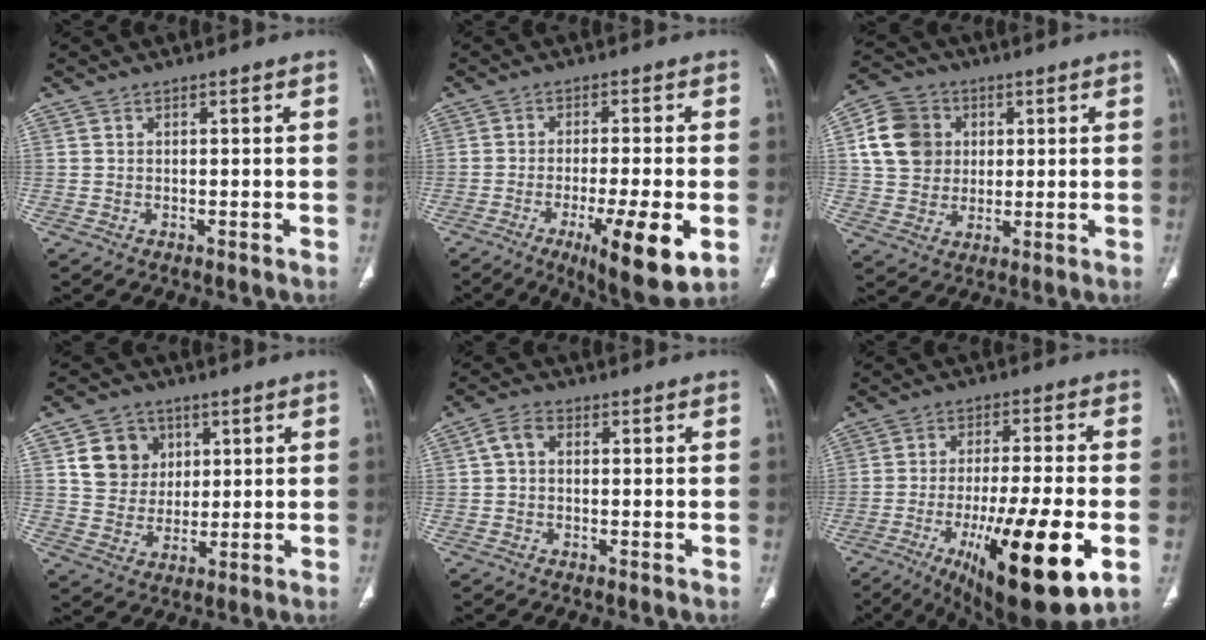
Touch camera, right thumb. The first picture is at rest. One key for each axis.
{"total": 12.8, "fx": -4.7, "fy": 2.5, "fz": 11.6, "tx": -0.179, "ty": -0.012, "tz": -0.066}
{"total": 11.5, "fx": 2.4, "fy": 10.1, "fz": 4.9, "tx": -0.076, "ty": 0.005, "tz": 0.040}
{"total": 9.0, "fx": 3.0, "fy": 8.0, "fz": 2.9, "tx": -0.013, "ty": -0.008, "tz": 0.057}
{"total": 3.3, "fx": 0.3, "fy": 2.3, "fz": 2.3, "tx": -0.039, "ty": 0.012, "tz": -0.002}
{"total": 21.9, "fx": -7.7, "fy": 4.9, "fz": 19.9, "tx": -0.299, "ty": -0.007, "tz": -0.108}